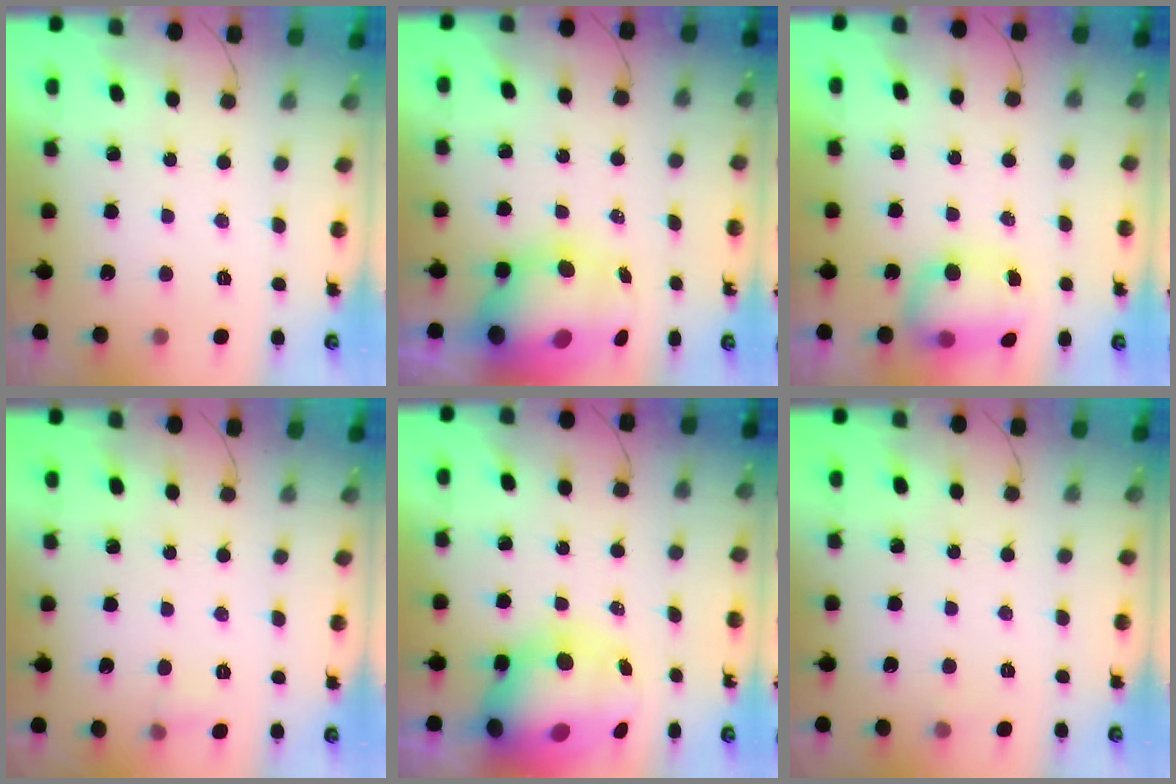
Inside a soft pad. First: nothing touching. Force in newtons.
{"total": 13.0, "press": 12.6, "slide": 3.0}
{"total": 11.9, "press": 9.7, "slide": 6.8}
{"total": 3.3, "press": 3.0, "slide": 1.3}
{"total": 14.6, "press": 14.2, "slide": 3.4}
{"total": 2.9, "press": 2.6, "slide": 1.2}